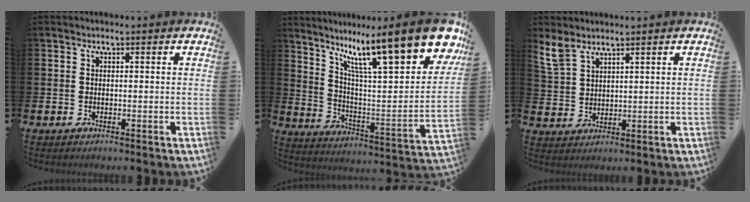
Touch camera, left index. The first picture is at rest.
{"total": 15.8, "force": [11.1, 3.3, 10.7], "torque": [-0.195, -0.082, 0.172]}
{"total": 4.9, "force": [4.2, 1.8, 1.8], "torque": [-0.044, -0.014, 0.077]}